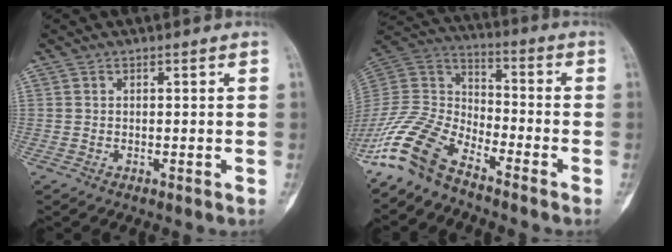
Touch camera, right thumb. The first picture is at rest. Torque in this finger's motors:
{"motor_torque": [0.43, 0.32, 1.45, -1.32, 0.16]}